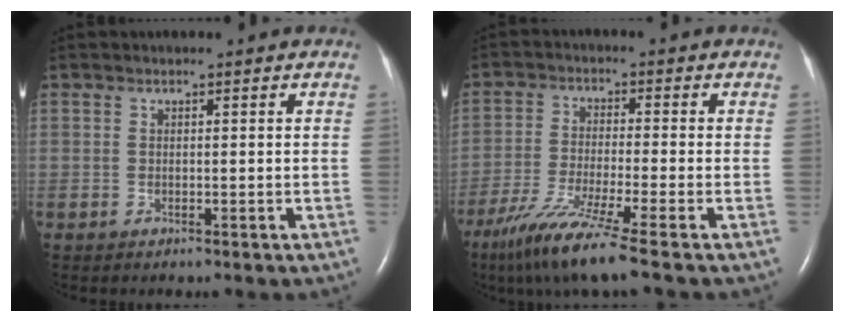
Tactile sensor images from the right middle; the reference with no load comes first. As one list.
[{"total": 10.0, "force": [-7.1, -1.4, 6.9], "torque": [-0.134, -0.042, -0.130]}]